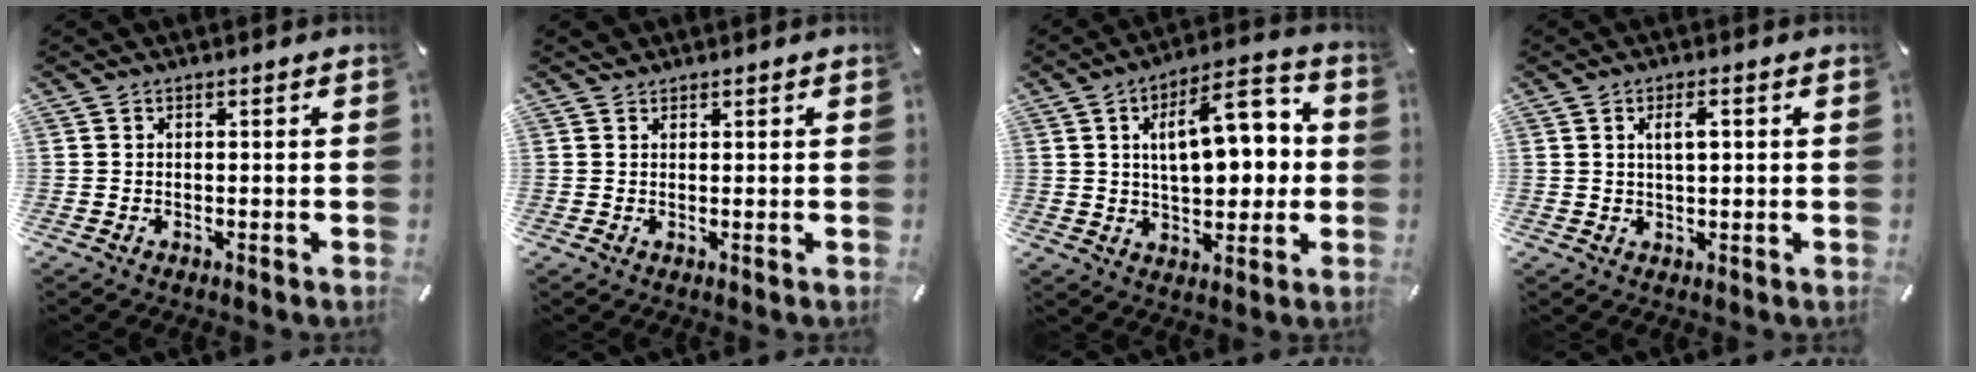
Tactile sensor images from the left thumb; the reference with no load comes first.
{"total": 1.3, "force": [1.0, 0.8, -0.2], "torque": [0.013, -0.001, 0.017]}
{"total": 16.1, "force": [3.3, 8.5, 13.3], "torque": [-0.176, -0.004, 0.048]}
{"total": 3.6, "force": [1.0, 1.2, 3.3], "torque": [-0.067, 0.005, 0.015]}